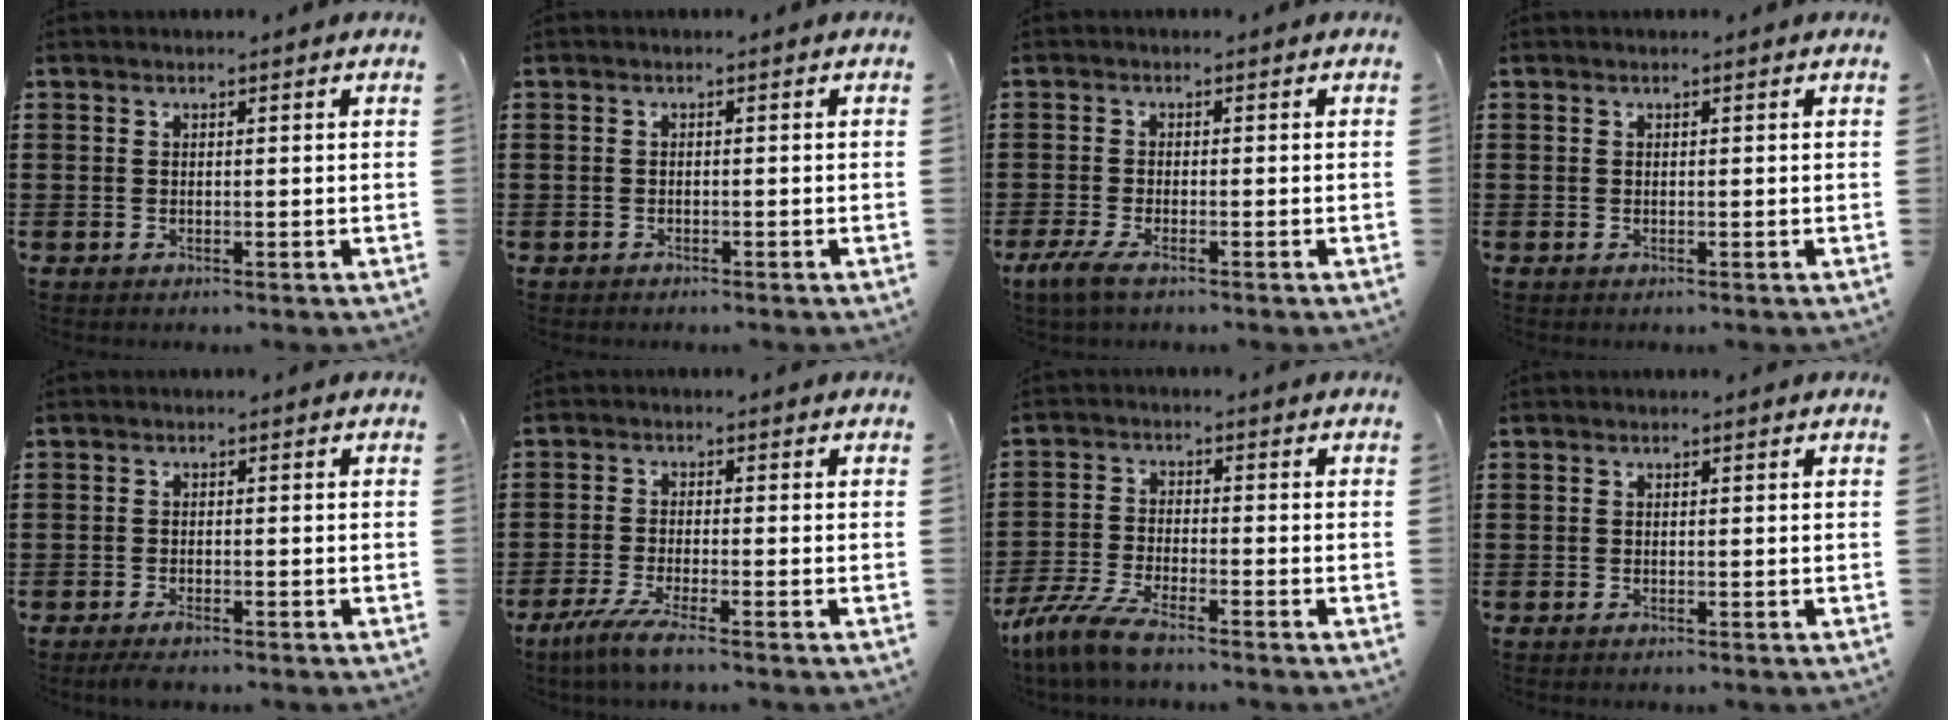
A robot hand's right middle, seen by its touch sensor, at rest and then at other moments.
{"total": 0.8, "force": [-0.7, 0.4, -0.1], "torque": [0.000, 0.003, -0.016]}
{"total": 2.9, "force": [-1.8, 0.8, 2.1], "torque": [-0.058, -0.004, -0.041]}
{"total": 0.0}
{"total": 1.5, "force": [-1.2, 0.3, 0.8], "torque": [-0.025, -0.006, -0.025]}
{"total": 4.4, "force": [-3.4, 0.1, 2.8], "torque": [-0.075, -0.020, -0.070]}
{"total": 6.1, "force": [-5.3, 0.7, 2.9], "torque": [-0.080, -0.010, -0.108]}
{"total": 0.0}